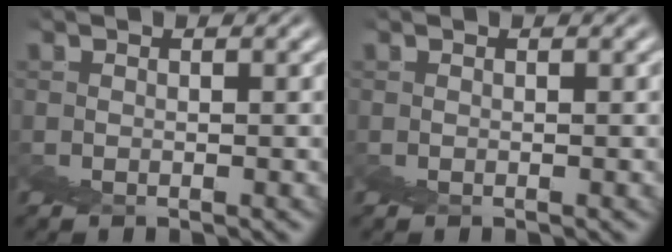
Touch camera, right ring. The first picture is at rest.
{"total": 0.0}